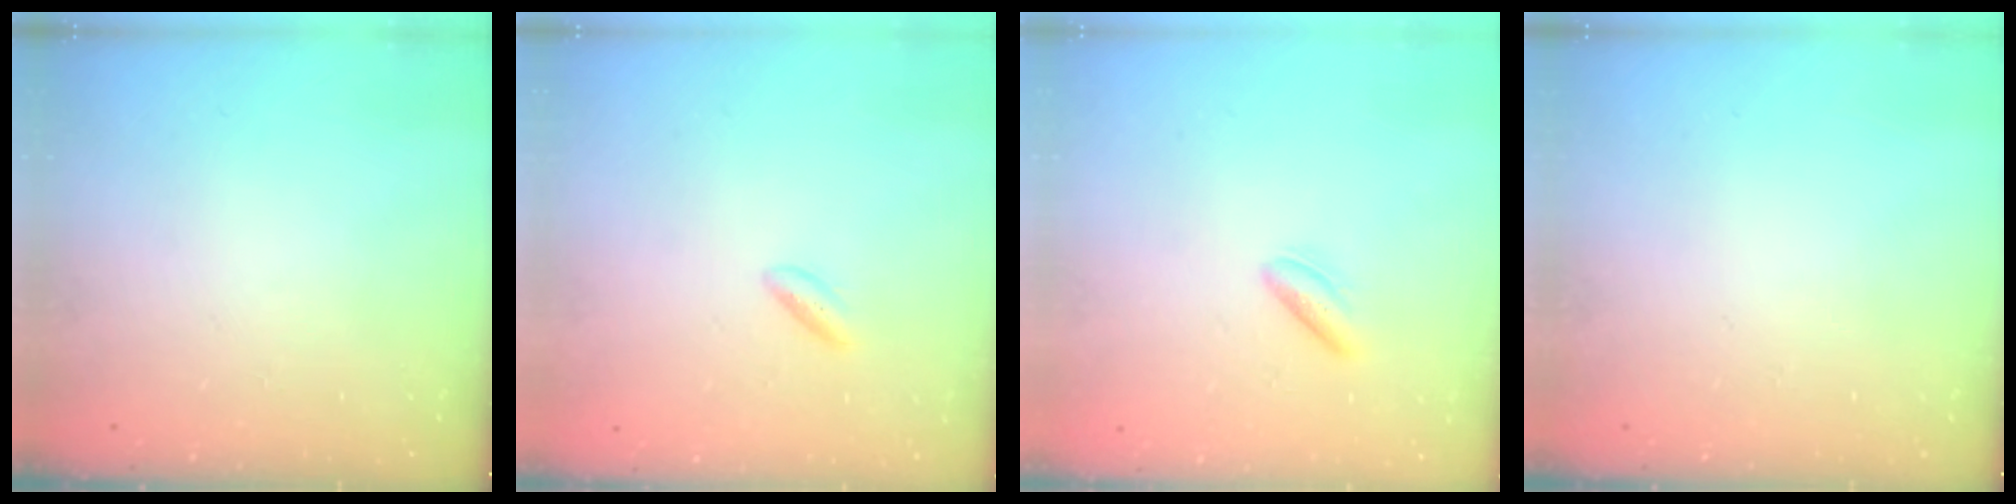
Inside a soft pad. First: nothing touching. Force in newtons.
{"total": 2.3, "press": 2.0, "slide": 1.0}
{"total": 2.4, "press": 2.2, "slide": 0.9}
{"total": 0.0}